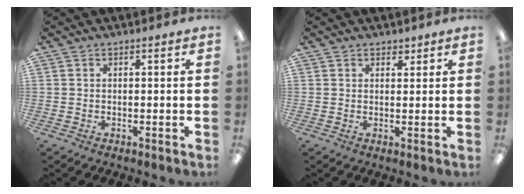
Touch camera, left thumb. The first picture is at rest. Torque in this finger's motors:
{"motor_torque": [-0.13, -0.02, -0.42, 0.09, -0.02]}